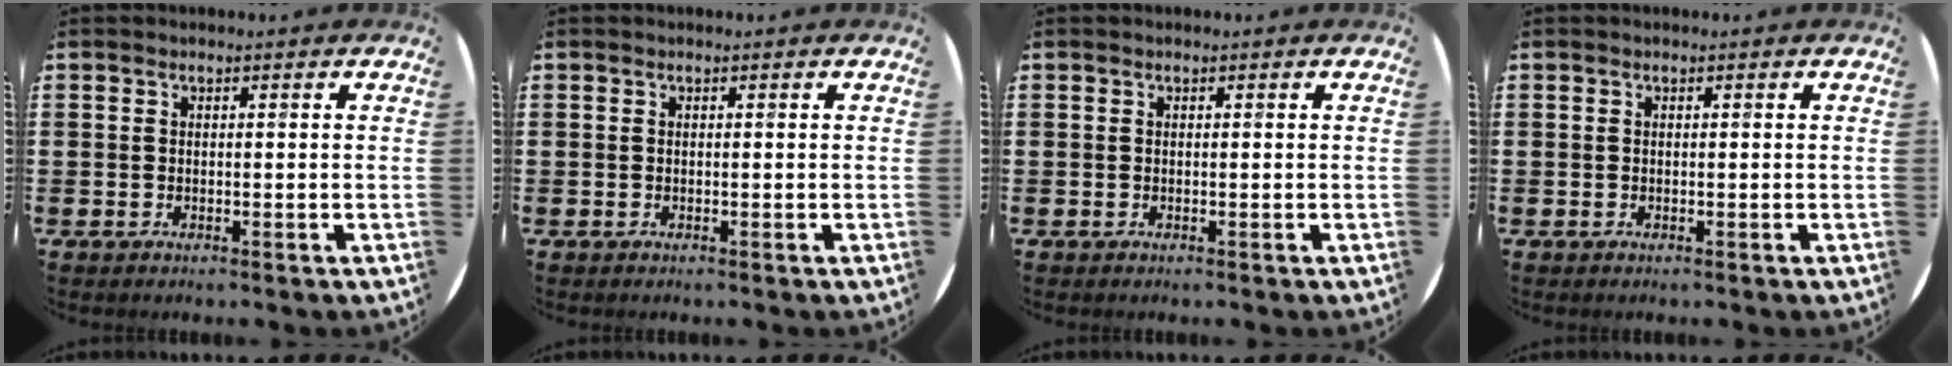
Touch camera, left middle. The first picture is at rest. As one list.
[{"total": 0.0}, {"total": 0.0}, {"total": 0.0}]